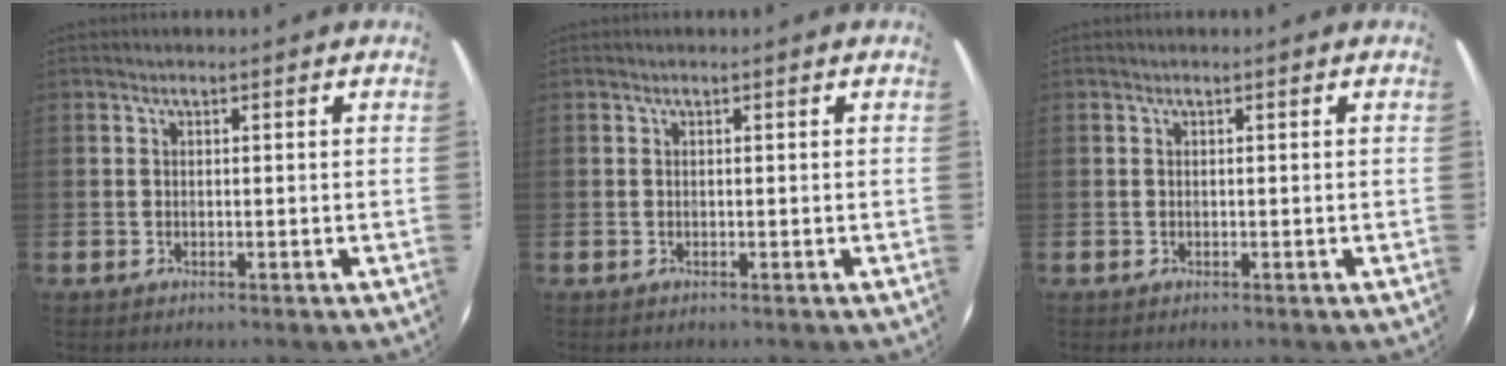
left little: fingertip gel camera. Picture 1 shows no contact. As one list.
[{"total": 0.0}, {"total": 0.0}]